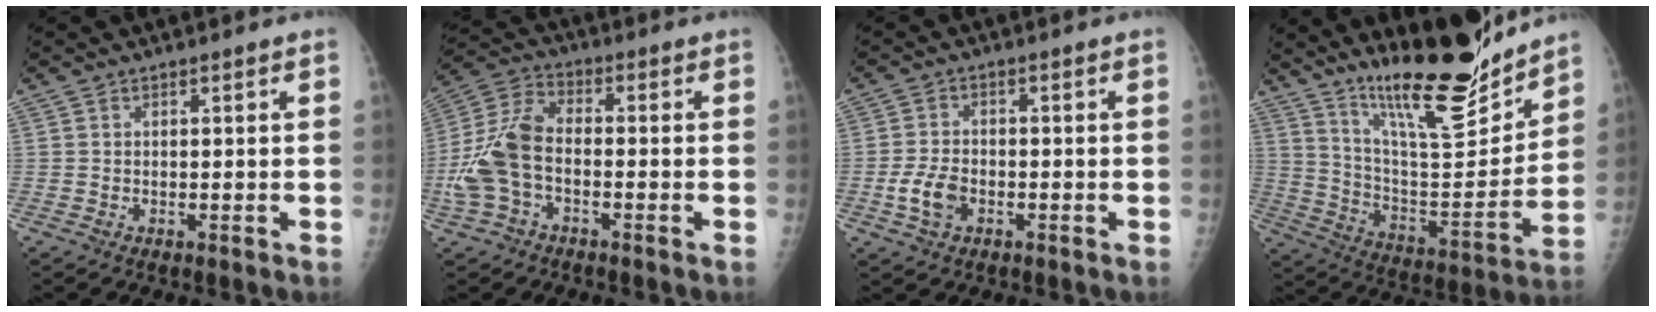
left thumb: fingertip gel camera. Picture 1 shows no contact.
{"total": 10.7, "force": [-2.7, 6.5, 8.1], "torque": [-0.176, 0.031, -0.059]}
{"total": 4.8, "force": [-1.7, 3.1, 3.2], "torque": [-0.061, 0.006, -0.033]}
{"total": 20.6, "force": [16.7, 4.0, 11.4], "torque": [-0.146, -0.115, 0.284]}